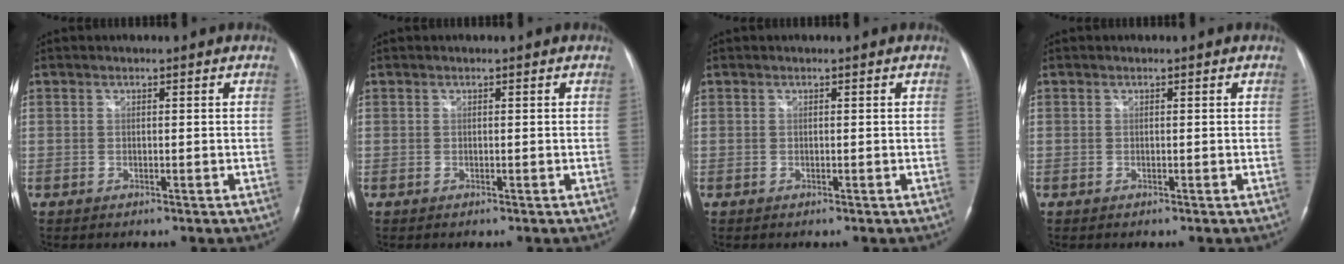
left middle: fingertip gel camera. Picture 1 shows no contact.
{"total": 0.0}
{"total": 0.0}
{"total": 0.0}